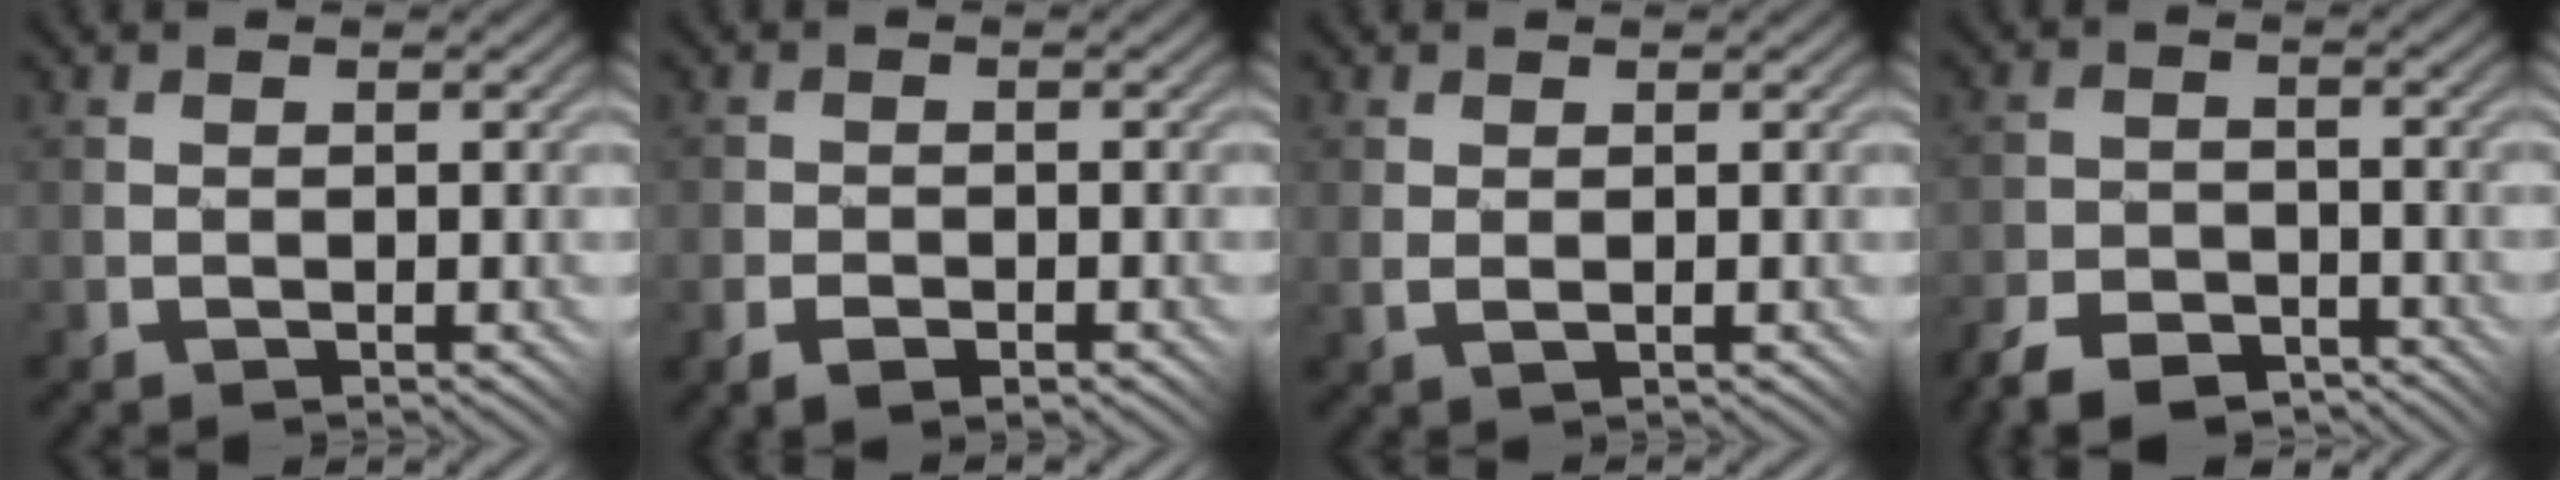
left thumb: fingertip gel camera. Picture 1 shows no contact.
{"total": 2.4, "force": [-1.4, 1.3, 1.4], "torque": [-0.026, -0.004, -0.031]}
{"total": 1.4, "force": [0.2, 0.7, 1.1], "torque": [-0.027, -0.003, 0.008]}
{"total": 6.4, "force": [-5.3, 2.5, 2.5], "torque": [-0.050, -0.007, -0.106]}